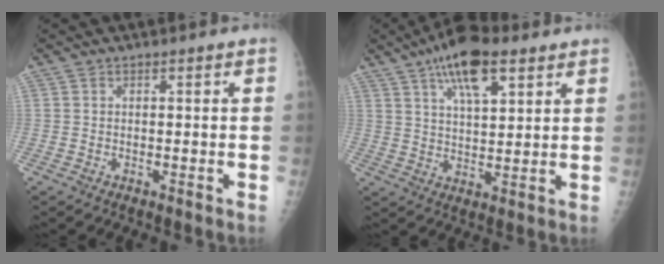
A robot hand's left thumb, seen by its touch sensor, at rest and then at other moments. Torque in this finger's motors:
{"motor_torque": [1.62, 1.20, 1.06, -0.82, 0.44]}